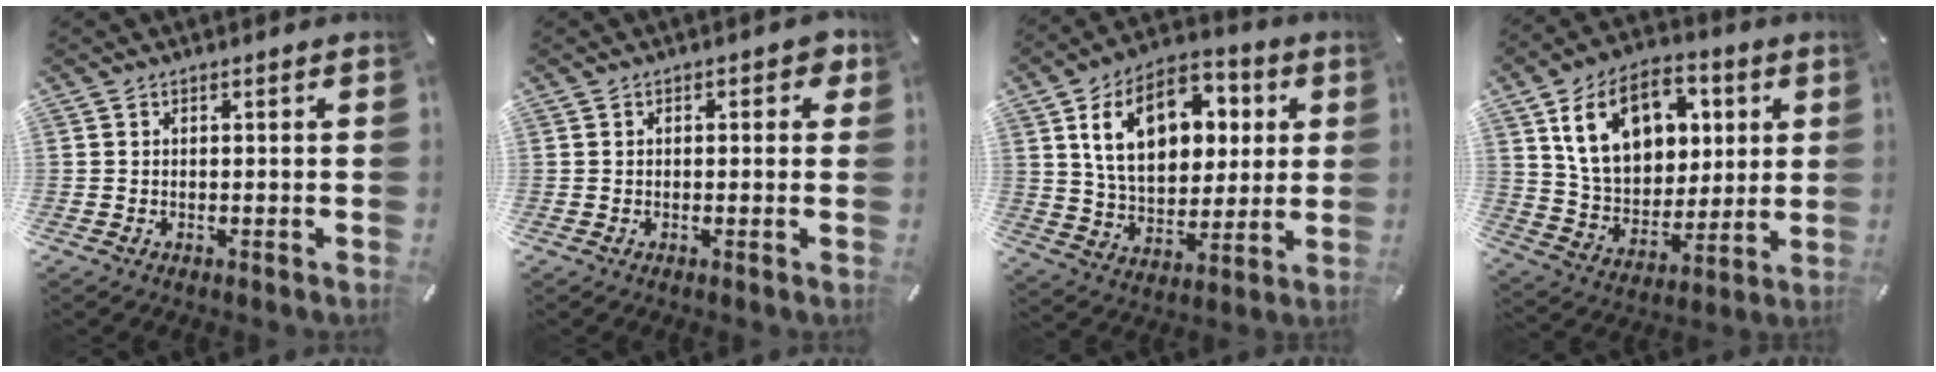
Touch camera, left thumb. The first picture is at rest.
{"total": 2.4, "force": [0.4, 1.4, 1.9], "torque": [-0.022, 0.003, 0.002]}
{"total": 18.0, "force": [6.6, 12.1, 11.6], "torque": [-0.194, -0.010, 0.118]}
{"total": 17.2, "force": [7.1, 12.4, 9.5], "torque": [-0.172, -0.014, 0.136]}